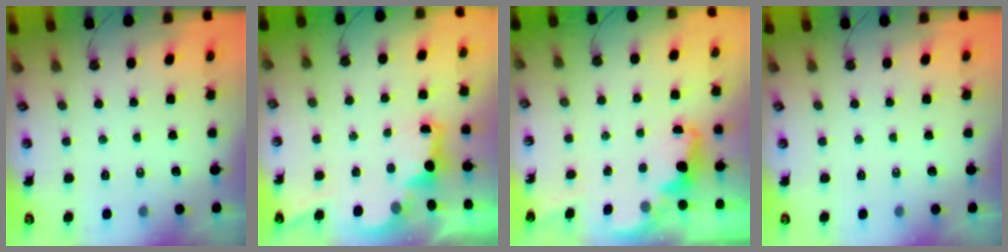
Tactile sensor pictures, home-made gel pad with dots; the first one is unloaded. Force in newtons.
{"total": 2.8, "press": 2.7, "slide": 0.9}
{"total": 2.4, "press": 2.3, "slide": 0.5}
{"total": 0.0}